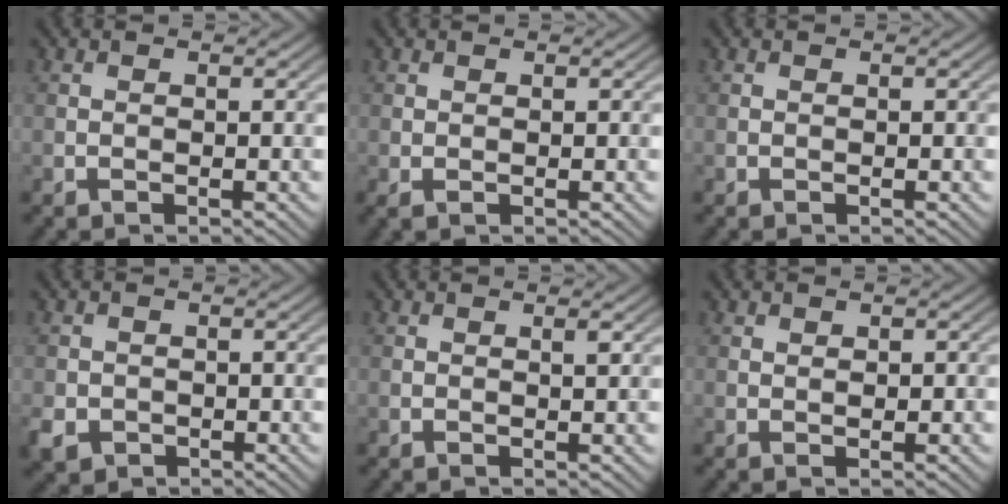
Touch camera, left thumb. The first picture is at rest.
{"total": 0.6, "force": [0.2, 0.3, 0.4], "torque": [-0.011, 0.001, 0.005]}
{"total": 0.0}
{"total": 3.2, "force": [-1.3, 2.7, 1.2], "torque": [-0.033, -0.013, -0.030]}
{"total": 0.6, "force": [0.3, 0.0, 0.5], "torque": [-0.007, 0.000, 0.003]}
{"total": 0.7, "force": [0.3, 0.5, 0.5], "torque": [-0.006, -0.001, 0.006]}